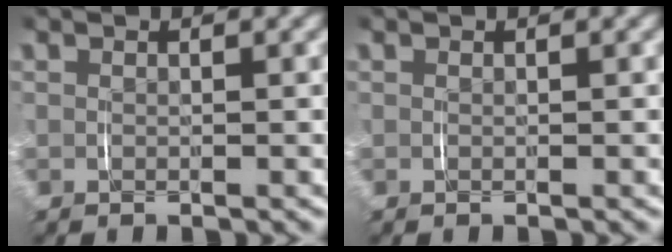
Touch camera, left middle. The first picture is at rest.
{"total": 0.0}